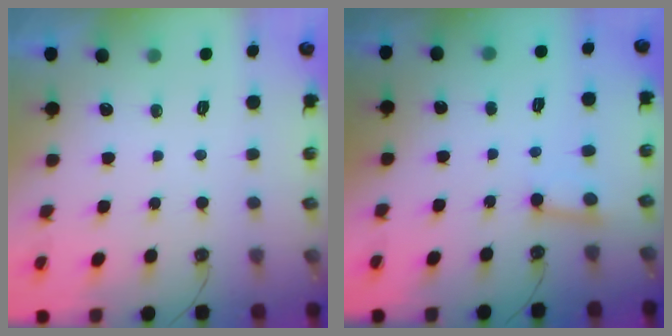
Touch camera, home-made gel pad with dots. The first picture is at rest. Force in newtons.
{"total": 2.8, "press": 2.7, "slide": 0.6}